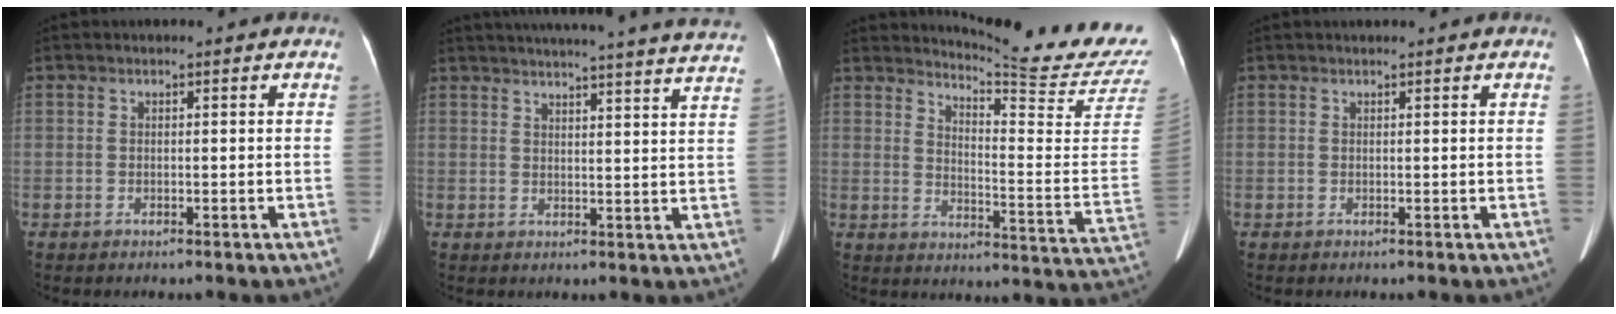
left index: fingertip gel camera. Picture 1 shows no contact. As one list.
[{"total": 28.7, "force": [26.9, 0.4, 10.0], "torque": [-0.153, -0.052, 0.318]}, {"total": 17.6, "force": [17.0, -2.3, 3.8], "torque": [-0.070, -0.148, 0.203]}, {"total": 0.9, "force": [0.9, -0.1, 0.3], "torque": [-0.006, 0.015, 0.019]}]